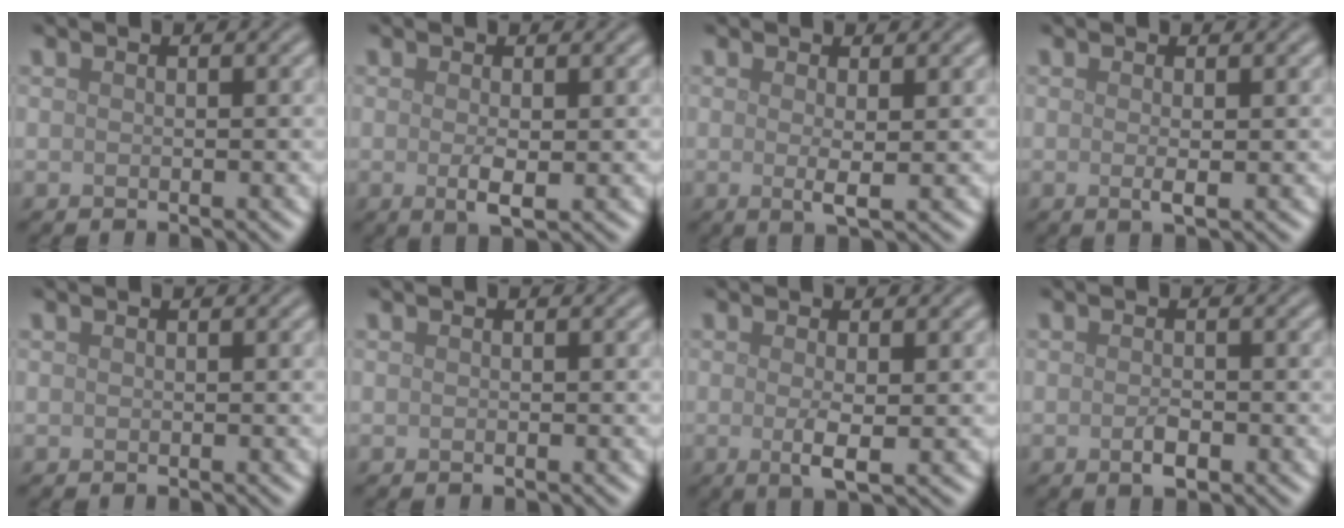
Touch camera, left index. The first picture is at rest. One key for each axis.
{"total": 1.9, "fx": -0.1, "fy": 0.5, "fz": 1.9, "tx": -0.034, "ty": -0.005, "tz": 0.000}
{"total": 1.8, "fx": 0.2, "fy": 0.3, "fz": 1.8, "tx": -0.033, "ty": -0.006, "tz": 0.002}
{"total": 1.2, "fx": 0.0, "fy": 0.2, "fz": 1.2, "tx": -0.022, "ty": -0.002, "tz": -0.002}
{"total": 0.0}
{"total": 0.0}
{"total": 2.4, "fx": -0.2, "fy": 0.4, "fz": 2.3, "tx": -0.045, "ty": -0.006, "tz": -0.001}
{"total": 1.6, "fx": -0.6, "fy": 0.7, "fz": 1.3, "tx": -0.027, "ty": -0.003, "tz": -0.012}